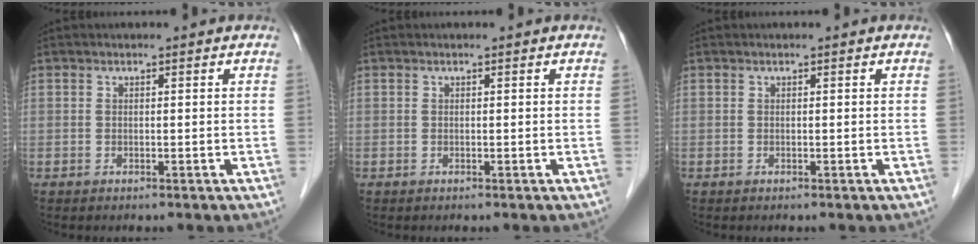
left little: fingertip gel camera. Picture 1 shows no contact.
{"total": 0.0}
{"total": 0.0}